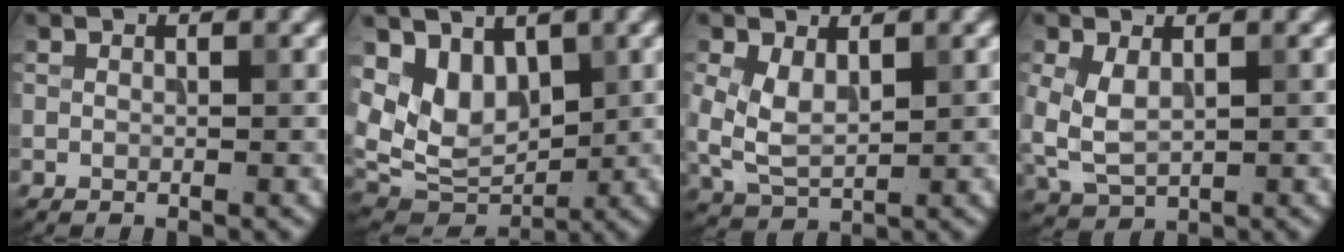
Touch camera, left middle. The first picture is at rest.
{"total": 6.0, "force": [2.4, 3.9, 3.8], "torque": [-0.071, -0.016, 0.045]}
{"total": 4.0, "force": [0.8, 2.4, 3.1], "torque": [-0.079, 0.002, 0.020]}
{"total": 3.6, "force": [0.5, 2.2, 2.9], "torque": [-0.071, 0.002, 0.015]}